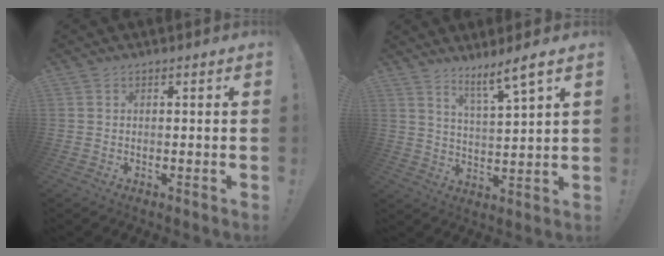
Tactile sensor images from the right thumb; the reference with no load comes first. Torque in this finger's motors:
{"motor_torque": [-0.02, 0.04, 0.01, 0.18, 0.00]}